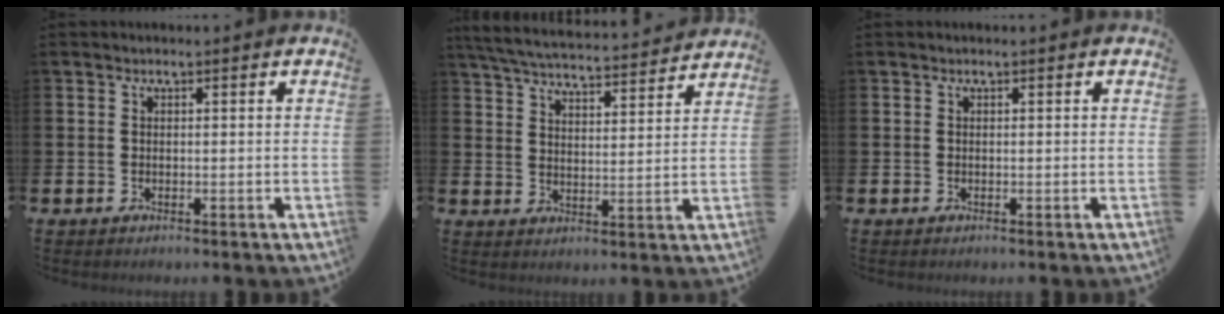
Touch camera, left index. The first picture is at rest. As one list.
[{"total": 5.9, "force": [5.7, 0.5, 1.2], "torque": [-0.044, -0.043, 0.098]}, {"total": 0.0}]